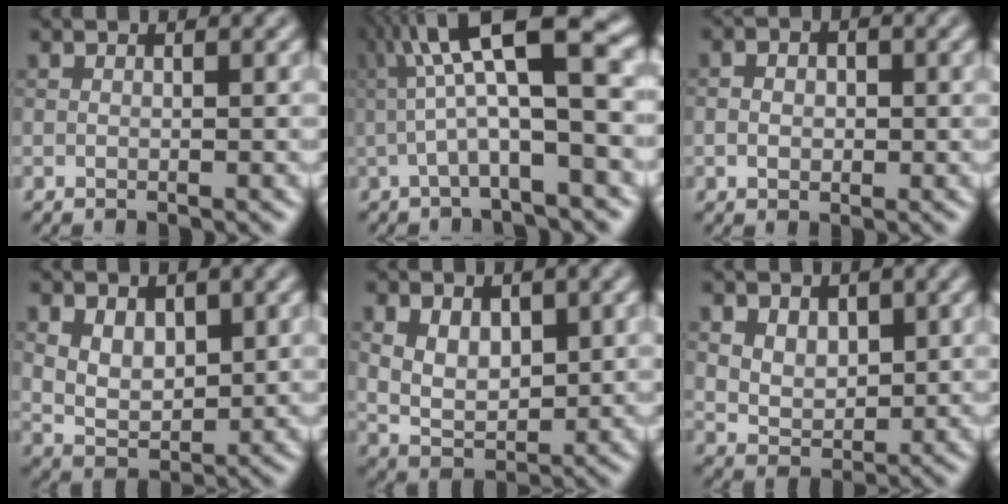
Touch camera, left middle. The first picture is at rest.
{"total": 9.0, "force": [1.4, 2.0, 8.6], "torque": [-0.136, 0.025, 0.016]}
{"total": 1.8, "force": [-0.1, 1.3, 1.2], "torque": [-0.025, 0.002, -0.005]}
{"total": 4.1, "force": [1.2, 2.6, 2.8], "torque": [-0.054, -0.007, 0.025]}
{"total": 4.7, "force": [1.1, 2.8, 3.5], "torque": [-0.068, -0.004, 0.022]}
{"total": 4.5, "force": [1.8, 3.2, 2.6], "torque": [-0.053, 0.005, 0.031]}